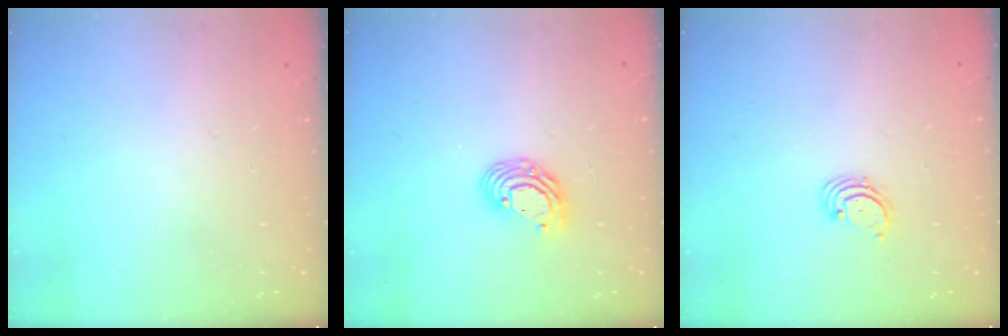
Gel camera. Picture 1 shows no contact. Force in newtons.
{"total": 8.7, "press": 8.6, "slide": 1.3}
{"total": 1.7, "press": 1.7, "slide": 0.2}